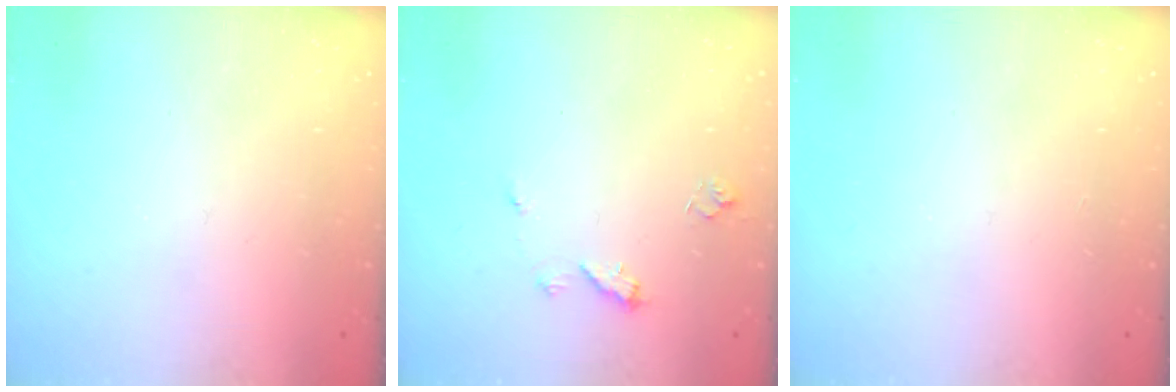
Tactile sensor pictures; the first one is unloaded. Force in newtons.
{"total": 7.0, "press": 7.0, "slide": 0.7}
{"total": 1.7, "press": 1.7, "slide": 0.2}